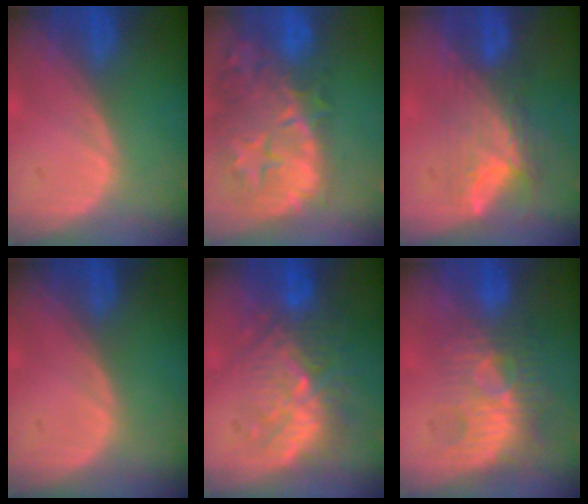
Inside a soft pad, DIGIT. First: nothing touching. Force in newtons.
{"total": 14.8, "press": 11.8, "slide": 9.0}
{"total": 8.0, "press": 6.6, "slide": 4.5}
{"total": 0.0}
{"total": 9.4, "press": 8.9, "slide": 2.8}
{"total": 9.8, "press": 8.5, "slide": 4.9}